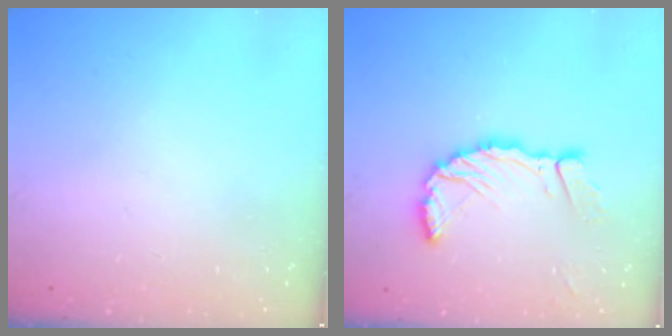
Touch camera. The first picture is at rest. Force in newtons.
{"total": 10.5, "press": 10.3, "slide": 2.0}